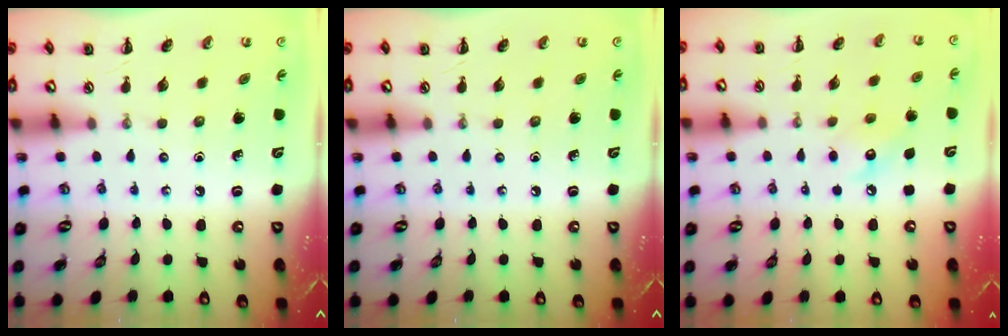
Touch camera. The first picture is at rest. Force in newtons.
{"total": 0.0}
{"total": 7.3, "press": 7.3, "slide": 0.8}